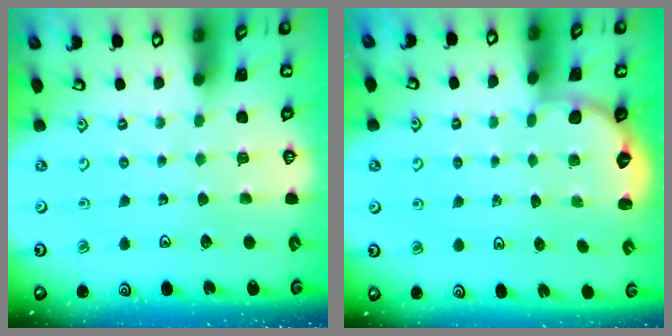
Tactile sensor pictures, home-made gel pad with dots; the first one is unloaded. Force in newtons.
{"total": 2.9, "press": 2.6, "slide": 1.2}